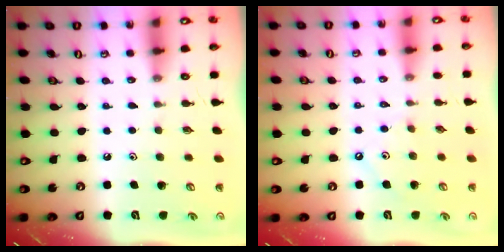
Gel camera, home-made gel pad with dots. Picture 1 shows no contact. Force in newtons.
{"total": 4.4, "press": 4.4, "slide": 0.6}